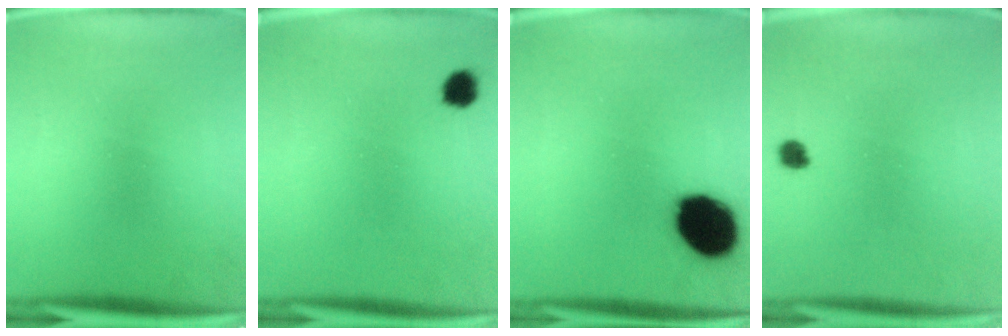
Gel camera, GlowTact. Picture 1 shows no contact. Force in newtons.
{"total": 2.8}
{"total": 16.2}
{"total": 1.8}